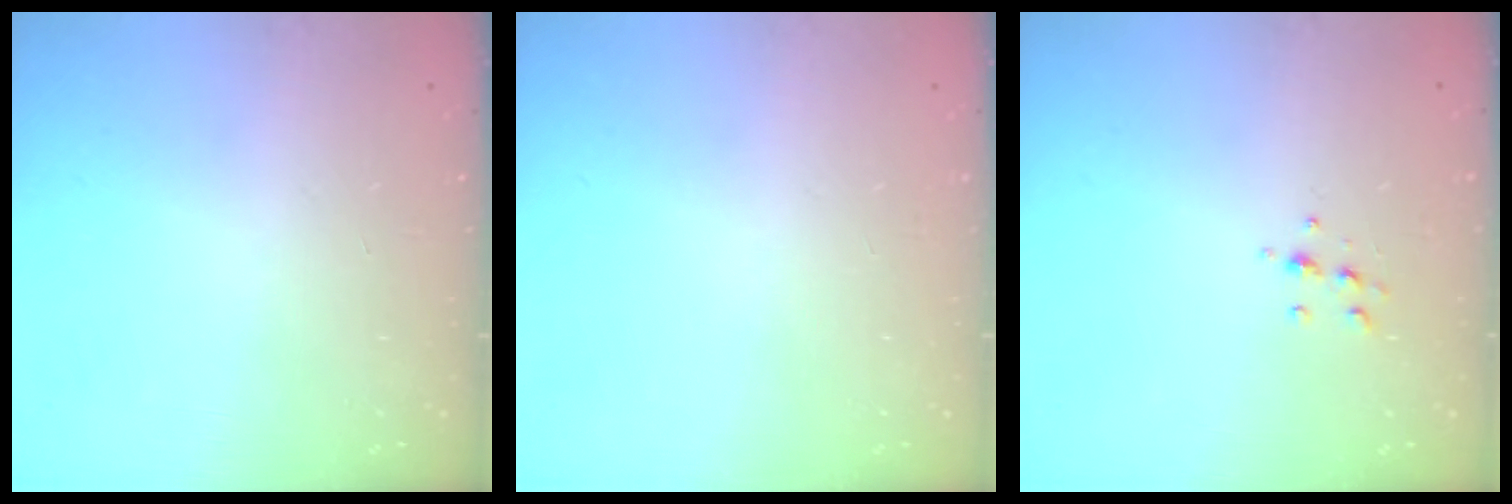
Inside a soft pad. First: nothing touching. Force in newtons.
{"total": 0.0}
{"total": 5.8, "press": 5.8, "slide": 0.6}